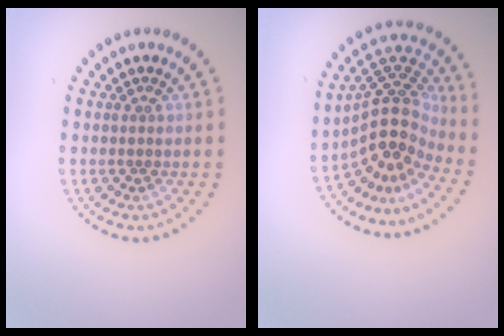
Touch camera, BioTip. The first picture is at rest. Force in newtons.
{"total": 5.1, "press": 3.6, "slide": 3.6}